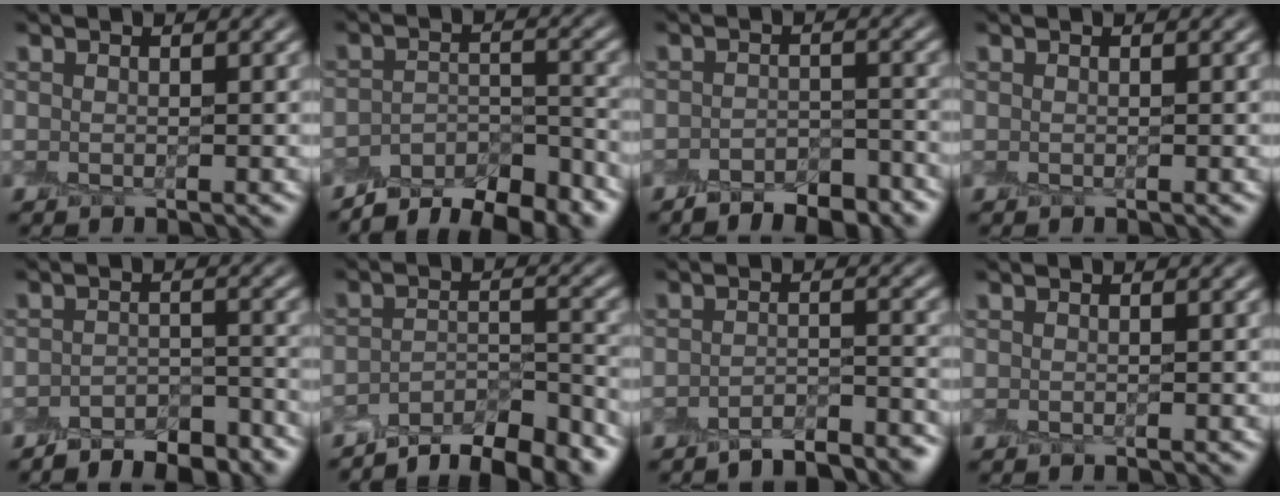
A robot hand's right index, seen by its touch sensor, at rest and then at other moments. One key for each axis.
{"total": 7.9, "fx": -6.9, "fy": 2.5, "fz": 3.0, "tx": -0.037, "ty": -0.001, "tz": -0.107}
{"total": 4.3, "fx": -3.6, "fy": 1.5, "fz": 1.7, "tx": -0.019, "ty": 0.001, "tz": -0.054}
{"total": 0.0}
{"total": 4.9, "fx": -4.3, "fy": 1.5, "fz": 1.7, "tx": -0.022, "ty": 0.000, "tz": -0.063}
{"total": 7.4, "fx": -6.4, "fy": 1.9, "fz": 3.3, "tx": -0.046, "ty": 0.002, "tz": -0.101}
{"total": 4.1, "fx": -3.6, "fy": 0.9, "fz": 1.6, "tx": -0.018, "ty": 0.006, "tz": -0.055}
{"total": 0.0}